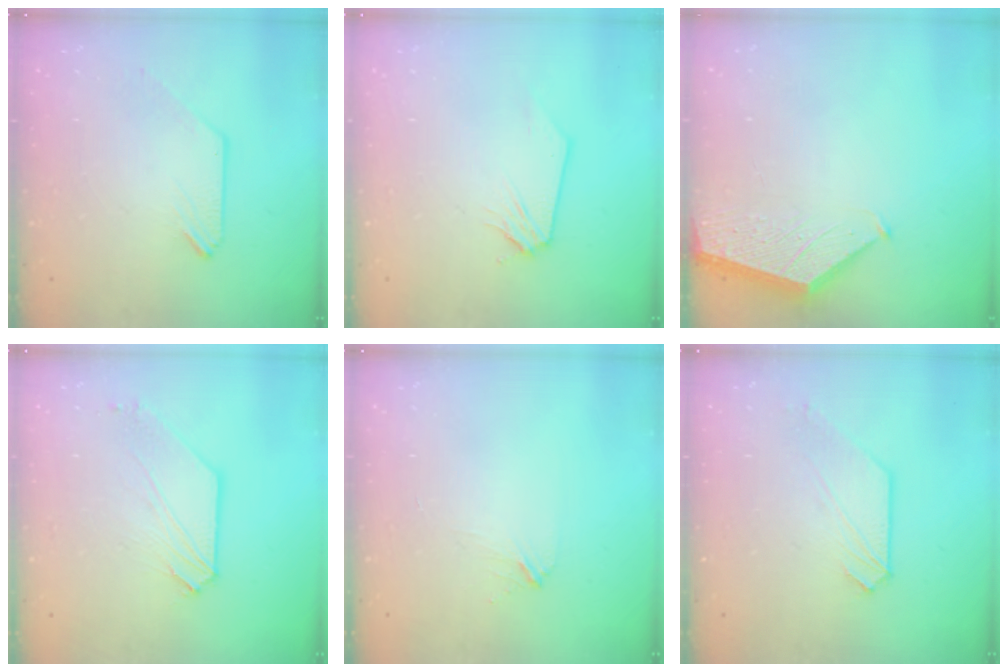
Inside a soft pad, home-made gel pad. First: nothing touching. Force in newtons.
{"total": 0.0}
{"total": 1.8, "press": 1.8, "slide": 0.2}
{"total": 5.4, "press": 5.3, "slide": 0.8}
{"total": 2.1, "press": 2.1, "slide": 0.1}
{"total": 2.2, "press": 2.2, "slide": 0.3}